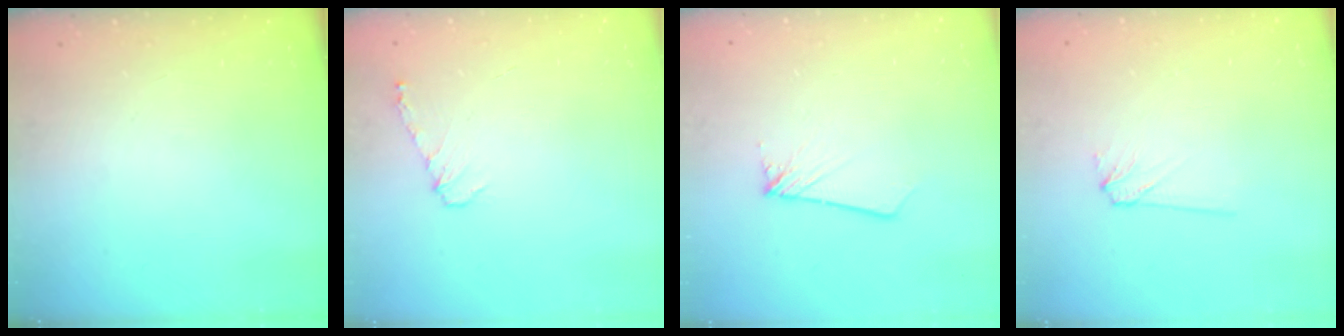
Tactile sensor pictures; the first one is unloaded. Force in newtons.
{"total": 6.4, "press": 6.3, "slide": 0.6}
{"total": 1.9, "press": 1.9, "slide": 0.1}
{"total": 4.2, "press": 4.2, "slide": 0.5}